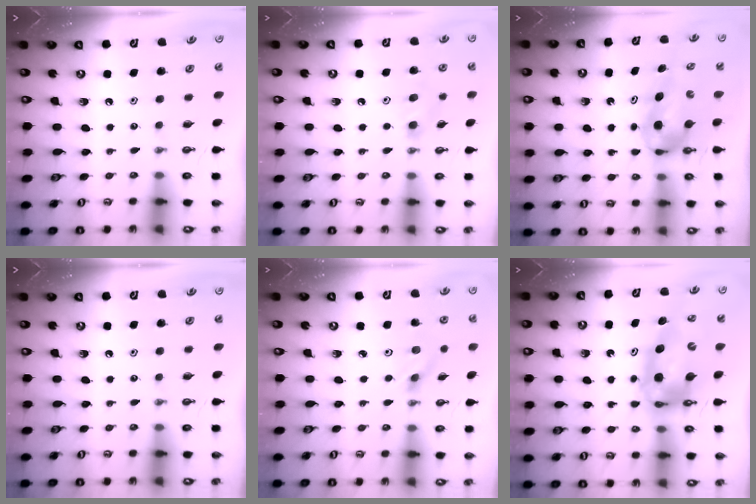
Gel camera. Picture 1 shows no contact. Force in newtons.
{"total": 8.6, "press": 5.2, "slide": 6.9}
{"total": 5.9, "press": 5.5, "slide": 2.1}
{"total": 0.0}
{"total": 2.0, "press": 1.9, "slide": 0.4}
{"total": 12.1, "press": 12.1, "slide": 1.2}